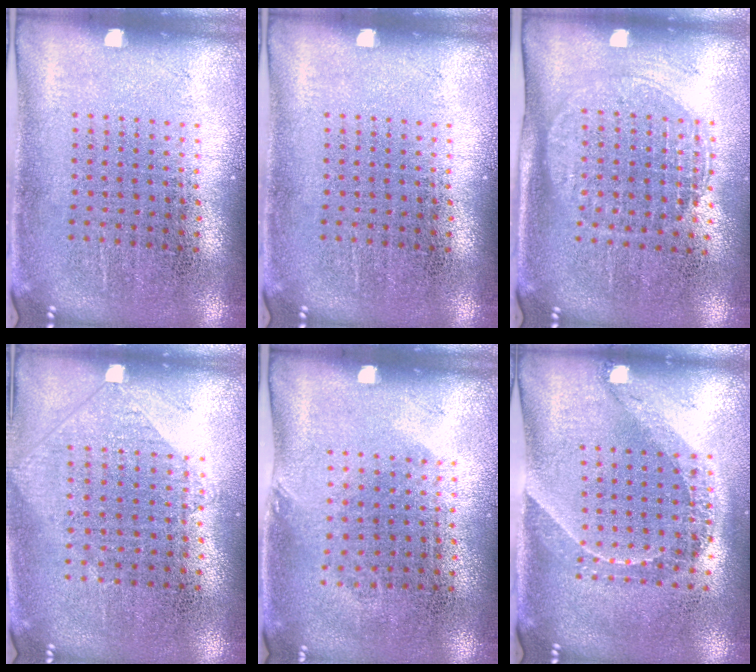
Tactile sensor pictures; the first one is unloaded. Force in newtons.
{"total": 0.0}
{"total": 1.5, "press": 1.3, "slide": 0.8}
{"total": 0.9, "press": 0.8, "slide": 0.3}
{"total": 0.8, "press": 0.7, "slide": 0.5}
{"total": 1.6, "press": 1.3, "slide": 0.9}